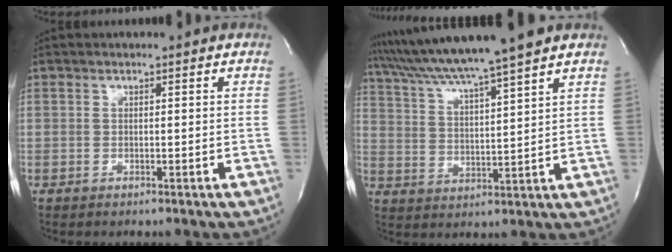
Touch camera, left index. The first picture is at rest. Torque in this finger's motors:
{"motor_torque": [0.30, -0.36, 0.77, 0.13]}